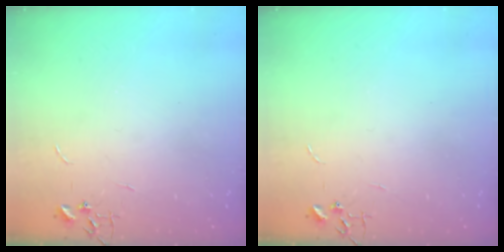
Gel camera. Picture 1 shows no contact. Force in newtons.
{"total": 0.0}